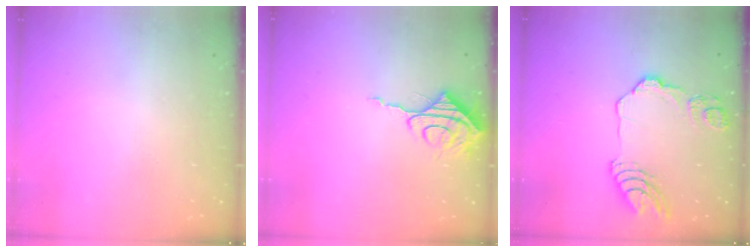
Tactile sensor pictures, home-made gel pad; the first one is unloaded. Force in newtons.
{"total": 8.0, "press": 8.0, "slide": 0.7}
{"total": 13.5, "press": 13.4, "slide": 1.6}